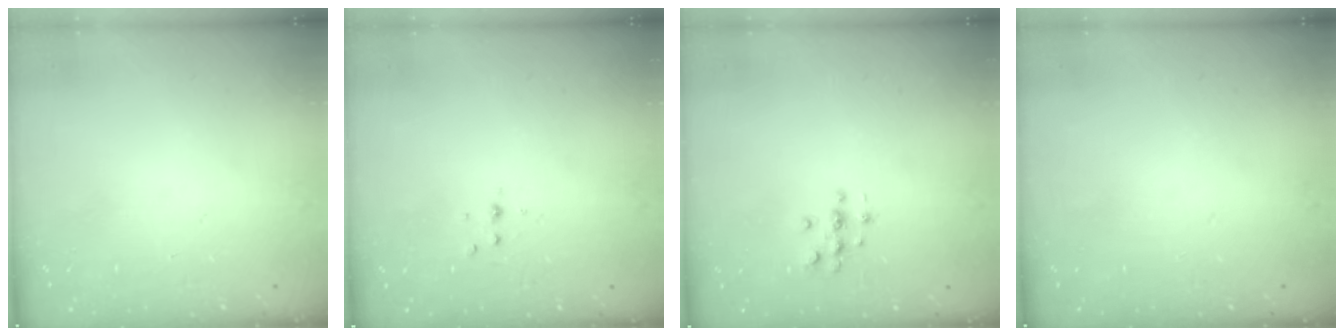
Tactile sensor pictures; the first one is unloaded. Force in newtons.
{"total": 4.0, "press": 3.6, "slide": 1.8}
{"total": 3.0, "press": 3.0, "slide": 0.3}
{"total": 0.0}